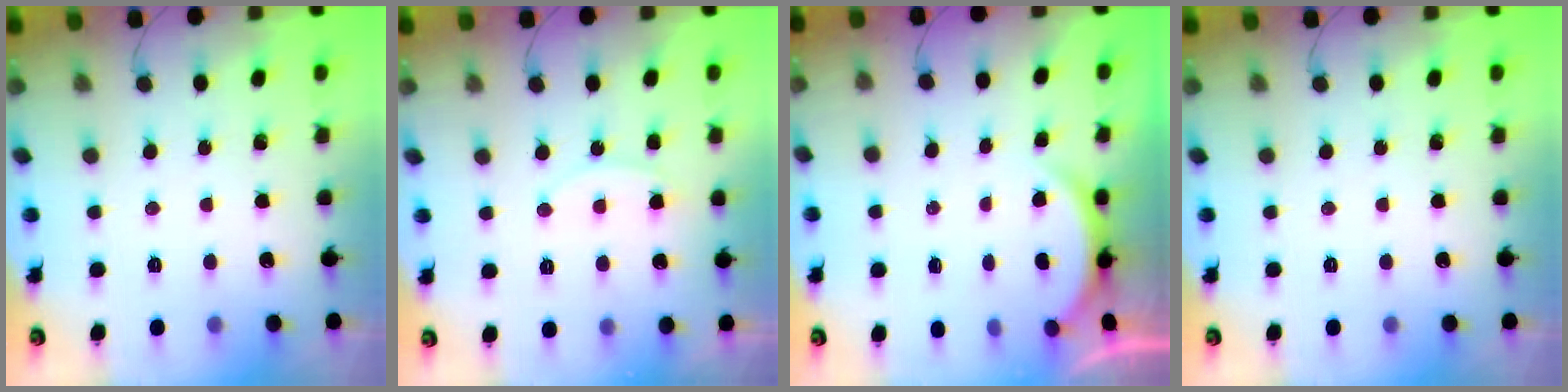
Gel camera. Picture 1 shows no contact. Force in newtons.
{"total": 7.9, "press": 7.7, "slide": 1.3}
{"total": 2.6, "press": 2.5, "slide": 0.6}
{"total": 0.0}